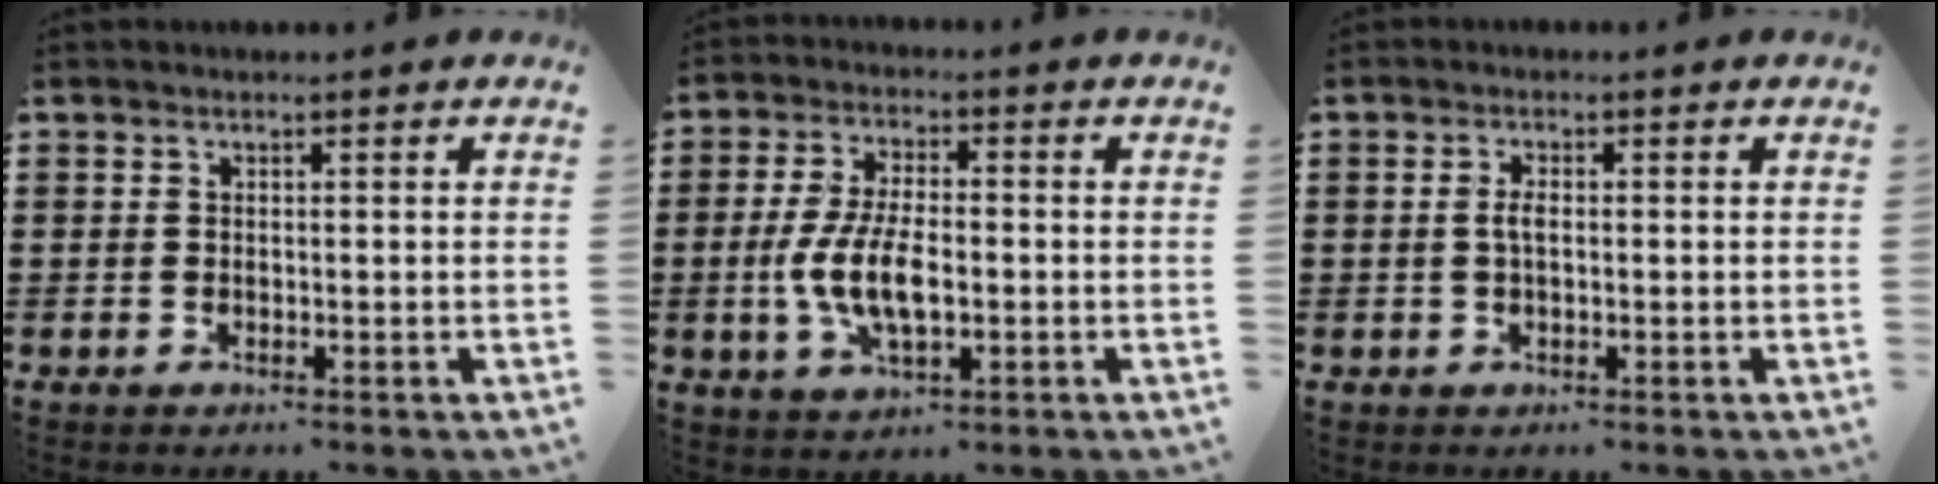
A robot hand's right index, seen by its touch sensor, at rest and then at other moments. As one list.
[{"total": 8.4, "force": [-1.5, 3.6, 7.5], "torque": [-0.163, -0.002, -0.032]}, {"total": 2.1, "force": [0.0, 0.8, 2.0], "torque": [-0.046, -0.001, -0.005]}]